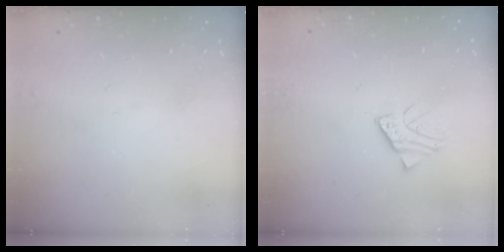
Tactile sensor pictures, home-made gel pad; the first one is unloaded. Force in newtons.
{"total": 2.8, "press": 2.8, "slide": 0.3}